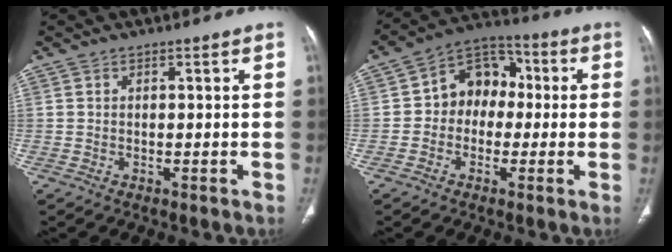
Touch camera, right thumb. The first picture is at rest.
{"total": 10.5, "force": [-0.1, 8.3, 6.5], "torque": [-0.062, 0.037, -0.018]}